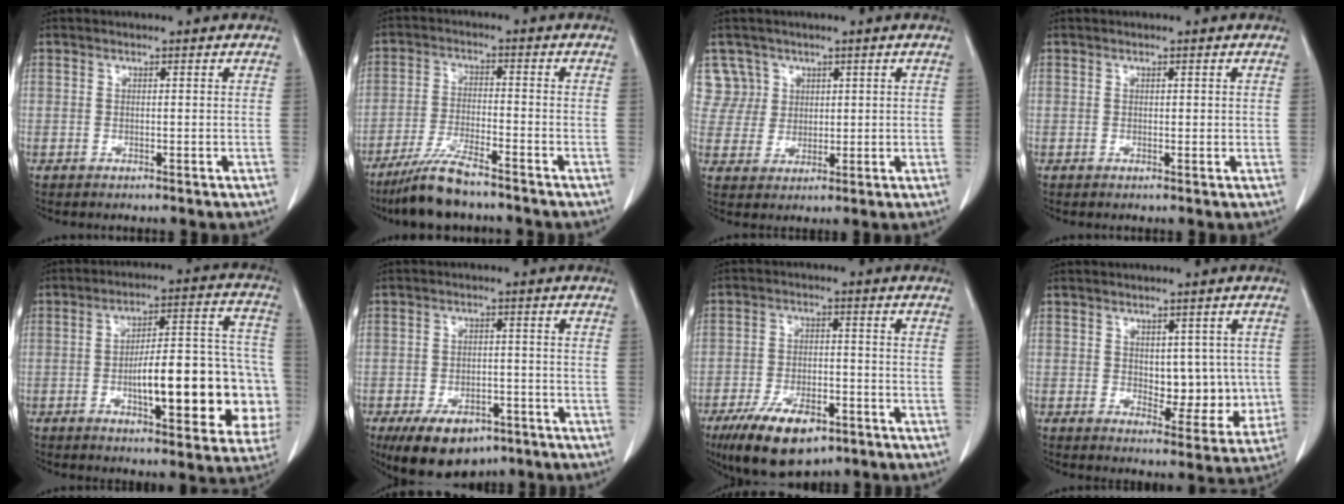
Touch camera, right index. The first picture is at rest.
{"total": 8.0, "force": [-6.6, 0.8, 4.4], "torque": [-0.088, -0.024, -0.122]}
{"total": 5.5, "force": [2.6, 4.8, -0.8], "torque": [0.030, 0.014, 0.055]}
{"total": 0.7, "force": [0.3, 0.4, 0.5], "torque": [-0.004, 0.000, 0.003]}
{"total": 20.0, "force": [-4.4, 5.7, 18.7], "torque": [-0.192, 0.046, -0.046]}
{"total": 10.0, "force": [-6.7, 5.2, 5.3], "torque": [-0.083, -0.002, -0.101]}
{"total": 11.5, "force": [-7.2, 4.9, 7.6], "torque": [-0.135, -0.009, -0.116]}
{"total": 7.7, "force": [0.4, 4.5, 6.3], "torque": [-0.064, 0.002, 0.019]}